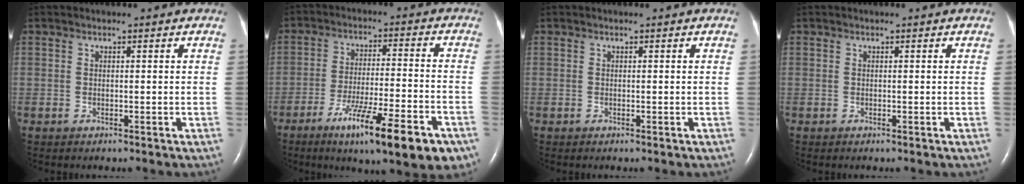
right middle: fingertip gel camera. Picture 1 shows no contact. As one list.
[{"total": 16.5, "force": [-9.7, 2.0, 13.2], "torque": [-0.163, -0.023, -0.147]}, {"total": 0.0}, {"total": 0.0}]